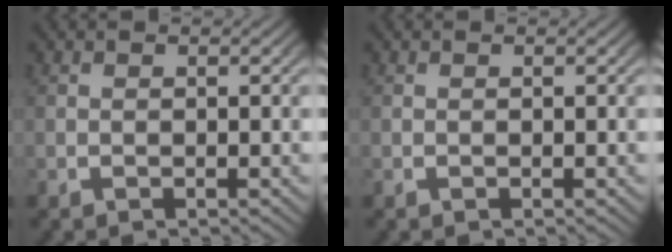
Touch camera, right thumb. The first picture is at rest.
{"total": 0.0}